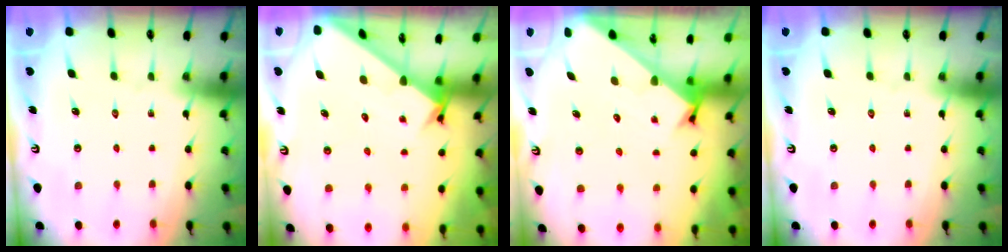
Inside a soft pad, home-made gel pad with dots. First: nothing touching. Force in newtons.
{"total": 2.3, "press": 2.3, "slide": 0.0}
{"total": 2.5, "press": 2.4, "slide": 0.2}
{"total": 0.0}